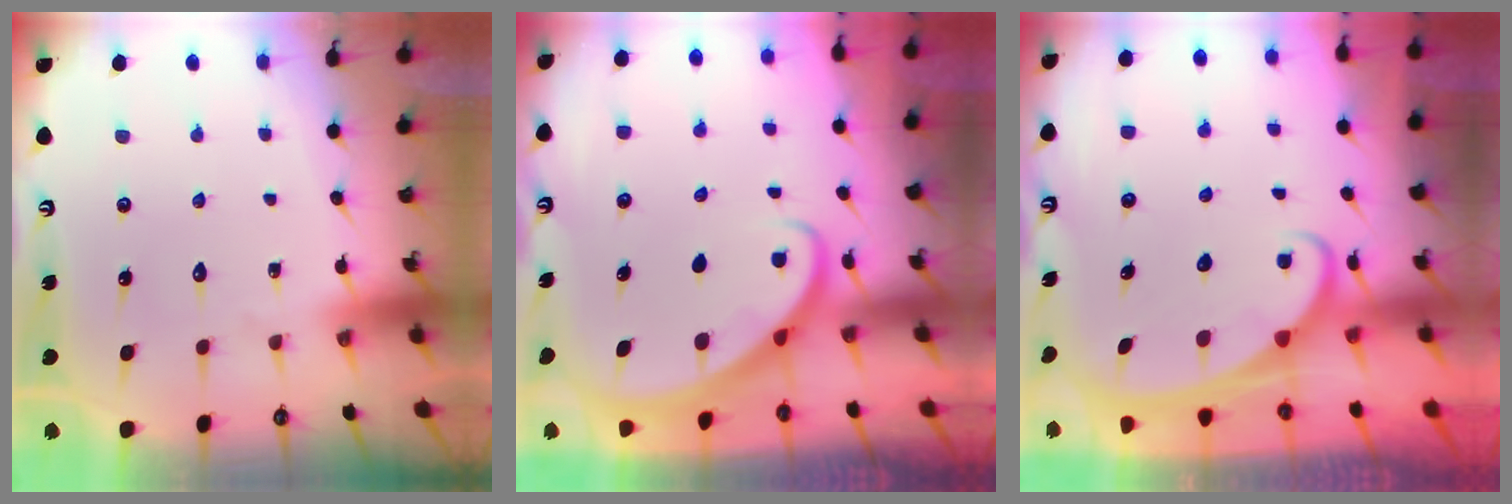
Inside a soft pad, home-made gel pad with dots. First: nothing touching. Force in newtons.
{"total": 2.7, "press": 2.7, "slide": 0.2}
{"total": 2.4, "press": 2.4, "slide": 0.3}